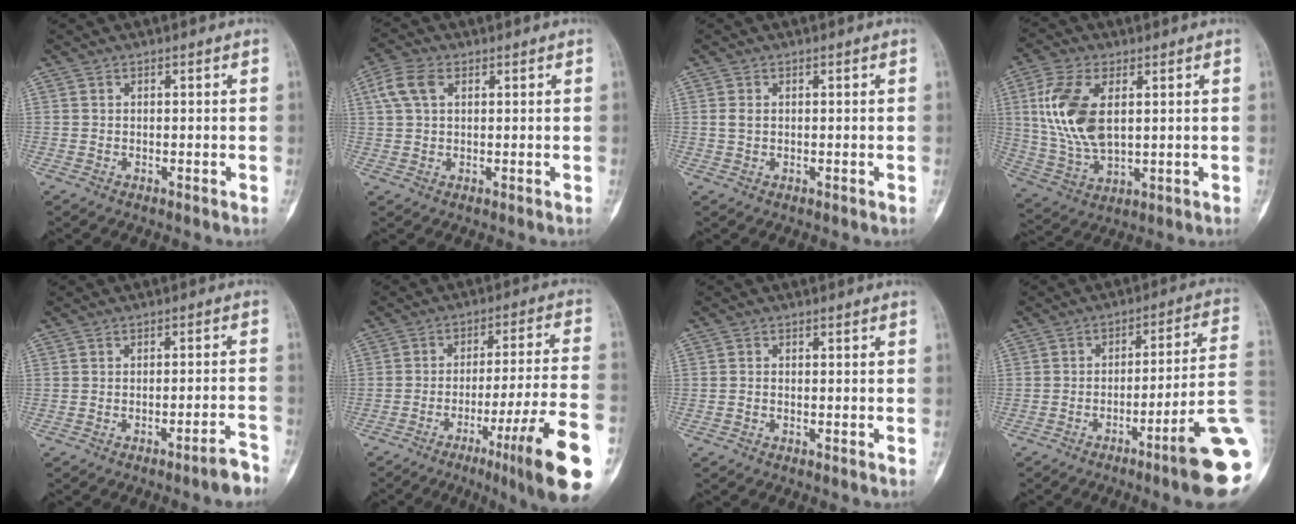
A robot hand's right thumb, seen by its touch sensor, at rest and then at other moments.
{"total": 5.8, "force": [2.0, 3.6, 4.0], "torque": [-0.089, 0.012, 0.039]}
{"total": 1.3, "force": [0.2, 0.9, 1.0], "torque": [-0.021, 0.003, 0.005]}
{"total": 14.1, "force": [3.0, 7.6, 11.5], "torque": [-0.241, -0.010, 0.066]}
{"total": 4.0, "force": [-3.2, 0.3, 2.4], "torque": [-0.029, 0.028, -0.041]}
{"total": 19.7, "force": [-9.6, 1.4, 17.2], "torque": [-0.217, 0.035, -0.140]}
{"total": 0.6, "force": [-0.3, 0.4, 0.3], "torque": [-0.005, 0.001, -0.009]}
{"total": 15.0, "force": [-5.9, 0.4, 13.7], "torque": [-0.148, 0.035, -0.088]}